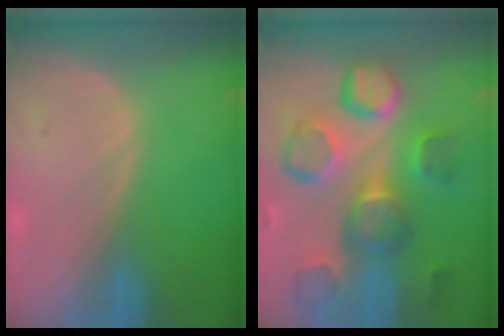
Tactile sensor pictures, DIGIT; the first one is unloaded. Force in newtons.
{"total": 11.6, "press": 10.9, "slide": 4.0}